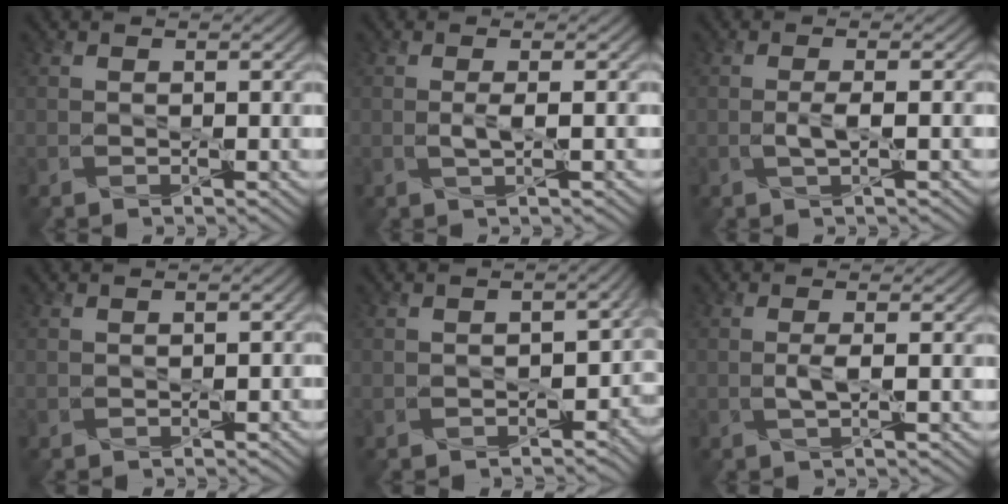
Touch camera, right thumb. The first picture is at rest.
{"total": 1.6, "force": [0.0, 0.2, 1.6], "torque": [-0.035, 0.002, -0.001]}
{"total": 1.9, "force": [-0.3, 0.3, 1.9], "torque": [-0.040, 0.003, -0.009]}
{"total": 0.9, "force": [-0.4, 0.6, 0.4], "torque": [-0.004, -0.004, -0.005]}
{"total": 5.1, "force": [-2.1, 3.6, 3.0], "torque": [-0.028, -0.032, -0.021]}
{"total": 1.8, "force": [-0.1, 0.2, 1.8], "torque": [-0.038, 0.002, -0.004]}